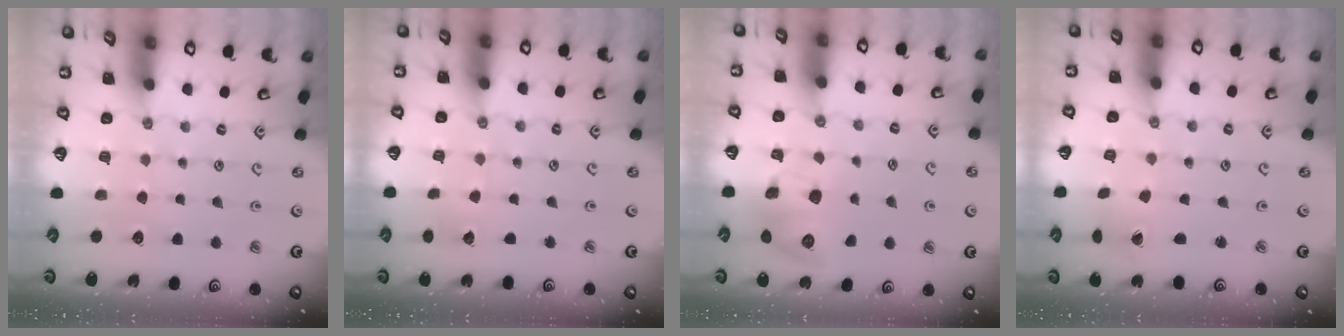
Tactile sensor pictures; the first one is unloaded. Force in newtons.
{"total": 1.7, "press": 1.7, "slide": 0.1}
{"total": 8.4, "press": 8.4, "slide": 0.2}
{"total": 1.6, "press": 1.6, "slide": 0.3}